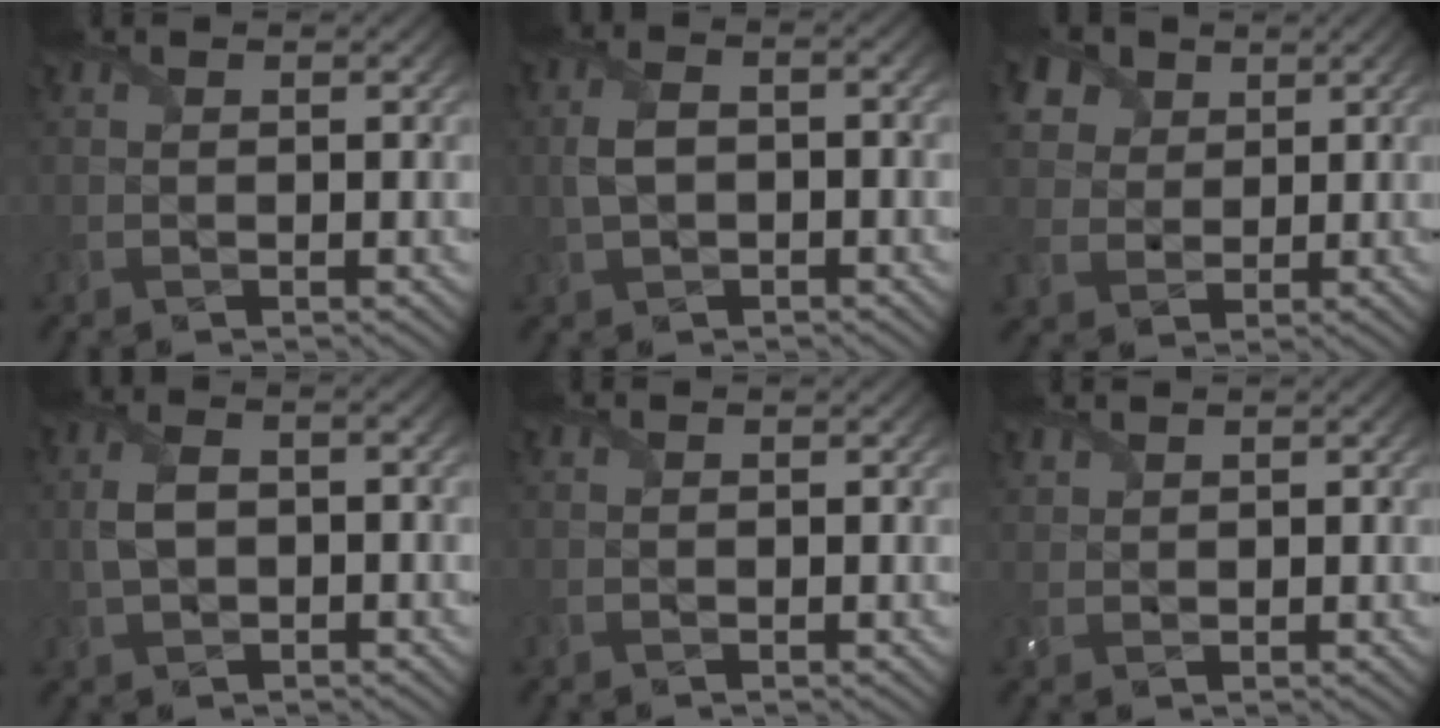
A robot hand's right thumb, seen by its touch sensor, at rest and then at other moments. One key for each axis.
{"total": 4.5, "fx": -0.4, "fy": 2.5, "fz": 3.7, "tx": -0.087, "ty": 0.002, "tz": -0.011}
{"total": 7.1, "fx": 3.4, "fy": 5.5, "fz": 2.9, "tx": -0.105, "ty": 0.013, "tz": 0.059}
{"total": 4.9, "fx": -0.3, "fy": 2.9, "fz": 3.9, "tx": -0.095, "ty": 0.002, "tz": -0.009}
{"total": 0.0}
{"total": 1.4, "fx": 1.3, "fy": 0.4, "fz": 0.2, "tx": -0.013, "ty": 0.004, "tz": 0.033}